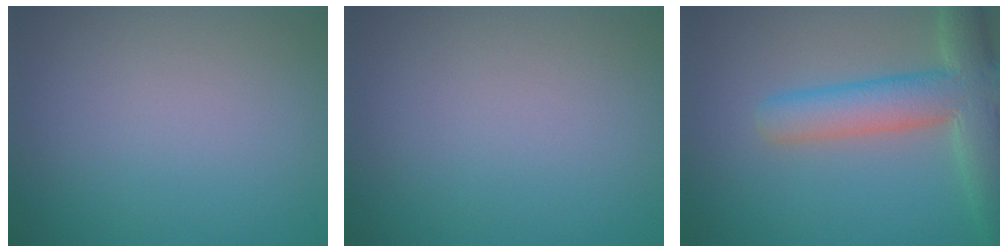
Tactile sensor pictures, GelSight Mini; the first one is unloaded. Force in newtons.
{"total": 0.0}
{"total": 7.1, "press": 7.1, "slide": 0.5}